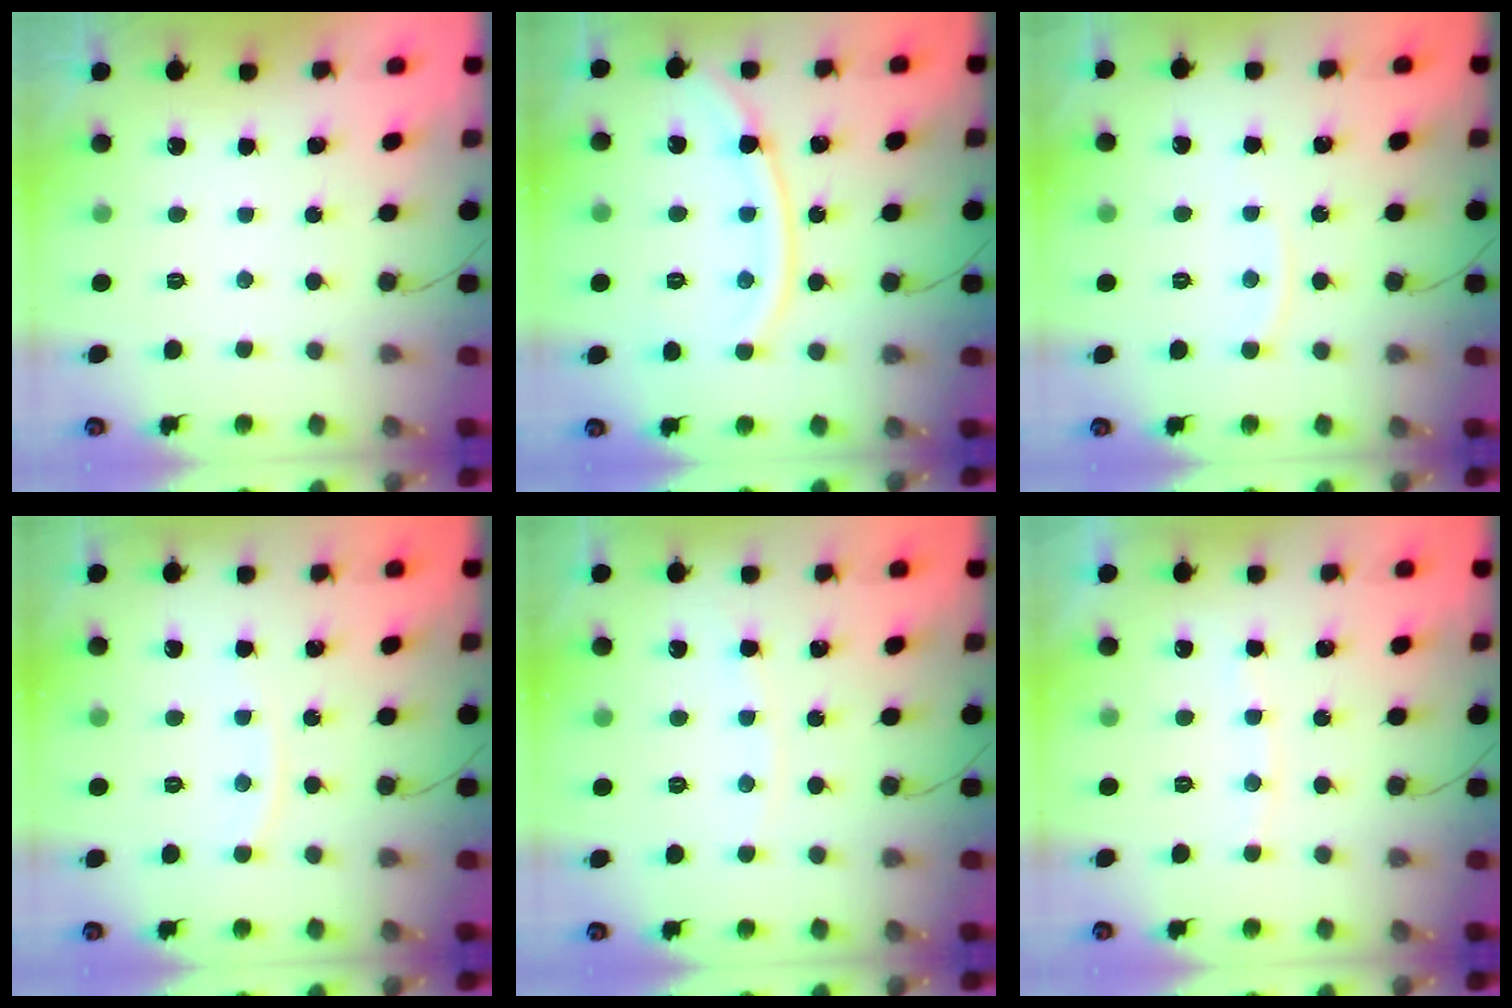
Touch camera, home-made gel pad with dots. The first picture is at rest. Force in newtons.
{"total": 12.5, "press": 12.4, "slide": 1.6}
{"total": 2.7, "press": 2.7, "slide": 0.4}
{"total": 3.5, "press": 3.5, "slide": 0.4}
{"total": 2.6, "press": 2.6, "slide": 0.2}
{"total": 4.9, "press": 4.8, "slide": 0.7}